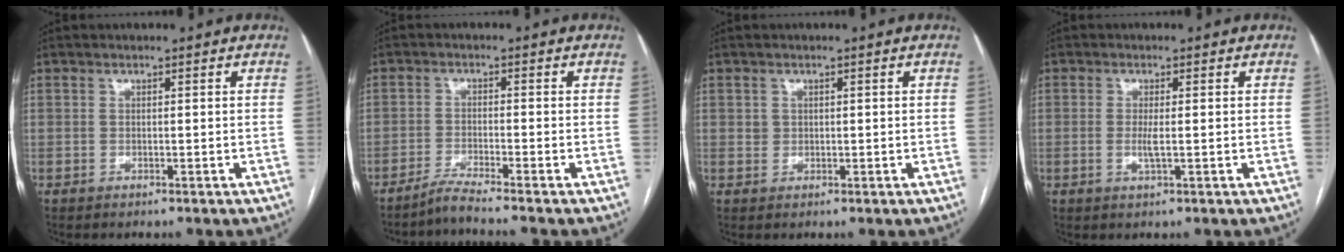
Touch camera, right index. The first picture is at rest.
{"total": 3.8, "force": [-3.2, -1.6, 1.1], "torque": [-0.027, -0.014, -0.064]}
{"total": 1.0, "force": [0.3, 1.0, 0.1], "torque": [0.006, 0.002, 0.003]}
{"total": 2.1, "force": [-0.3, 0.1, 2.0], "torque": [-0.047, -0.004, -0.004]}